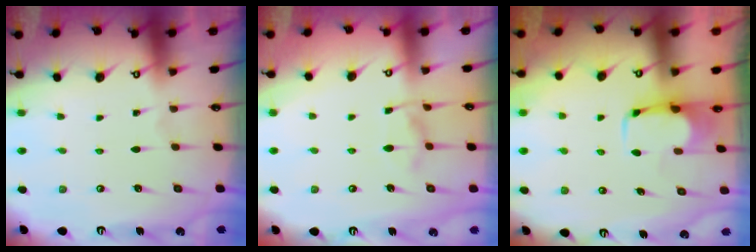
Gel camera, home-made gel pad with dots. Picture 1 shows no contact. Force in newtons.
{"total": 7.2, "press": 7.1, "slide": 1.1}
{"total": 1.9, "press": 1.7, "slide": 0.9}